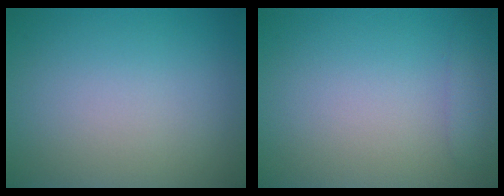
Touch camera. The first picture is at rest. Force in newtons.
{"total": 1.5, "press": 1.5, "slide": 0.1}